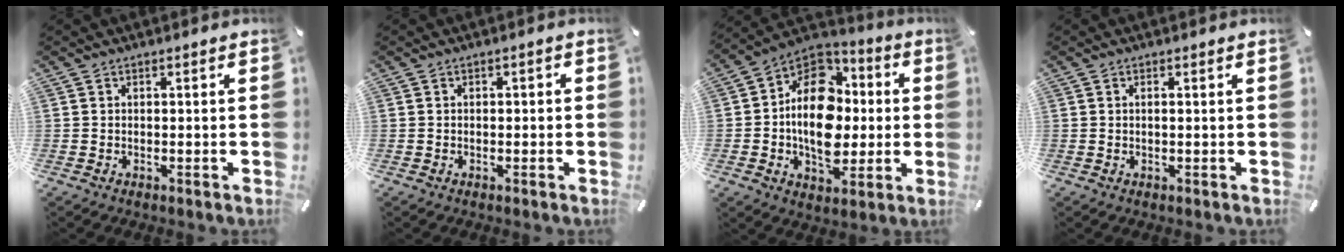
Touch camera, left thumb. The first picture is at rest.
{"total": 0.9, "force": [-0.5, 0.6, 0.6], "torque": [-0.012, 0.001, -0.010]}
{"total": 19.2, "force": [-1.5, 14.1, 12.9], "torque": [-0.233, 0.009, -0.030]}
{"total": 1.0, "force": [0.2, 0.0, 1.0], "torque": [-0.019, -0.002, 0.003]}